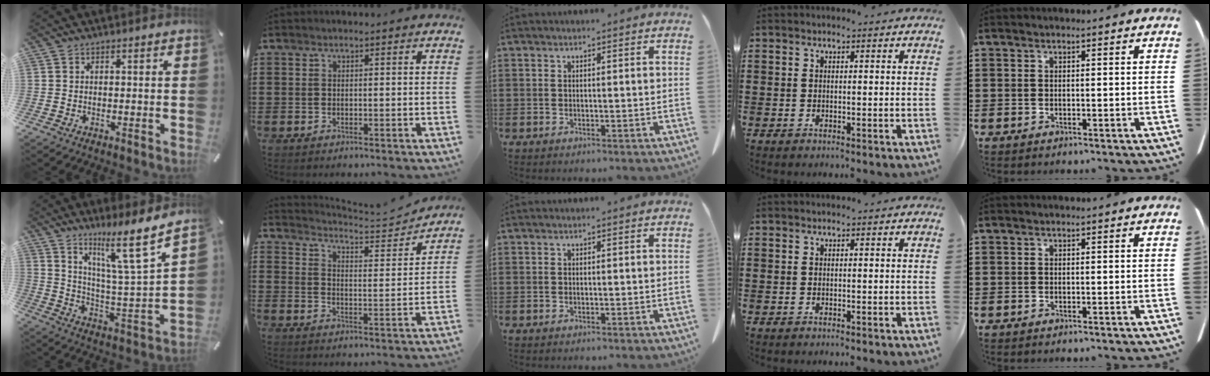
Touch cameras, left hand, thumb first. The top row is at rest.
{"thumb": {"total": 14.0, "force": [10.0, 1.6, 9.6], "torque": [-0.160, -0.077, 0.154]}, "index": {"total": 3.7, "force": [3.7, 0.1, 0.4], "torque": [-0.025, -0.036, 0.055]}}